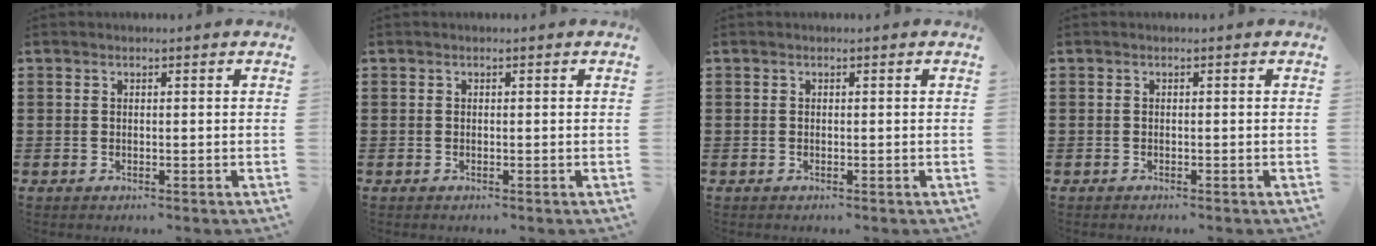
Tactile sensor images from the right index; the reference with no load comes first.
{"total": 0.0}
{"total": 0.0}
{"total": 0.0}